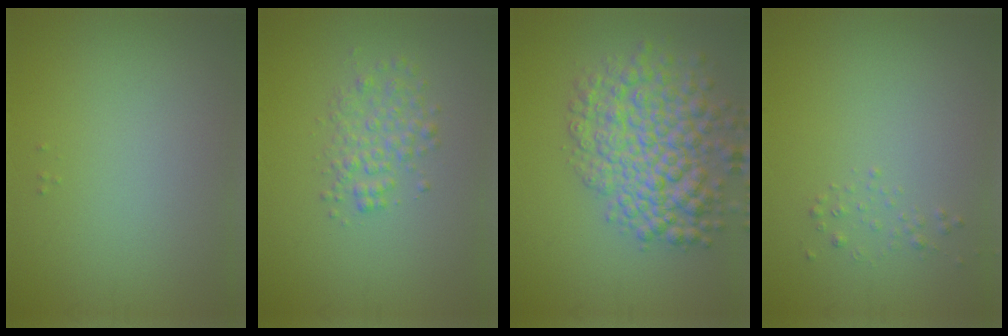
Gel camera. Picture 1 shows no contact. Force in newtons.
{"total": 2.5, "press": 2.5, "slide": 0.0}
{"total": 7.5, "press": 7.5, "slide": 0.3}
{"total": 0.7, "press": 0.7, "slide": 0.0}